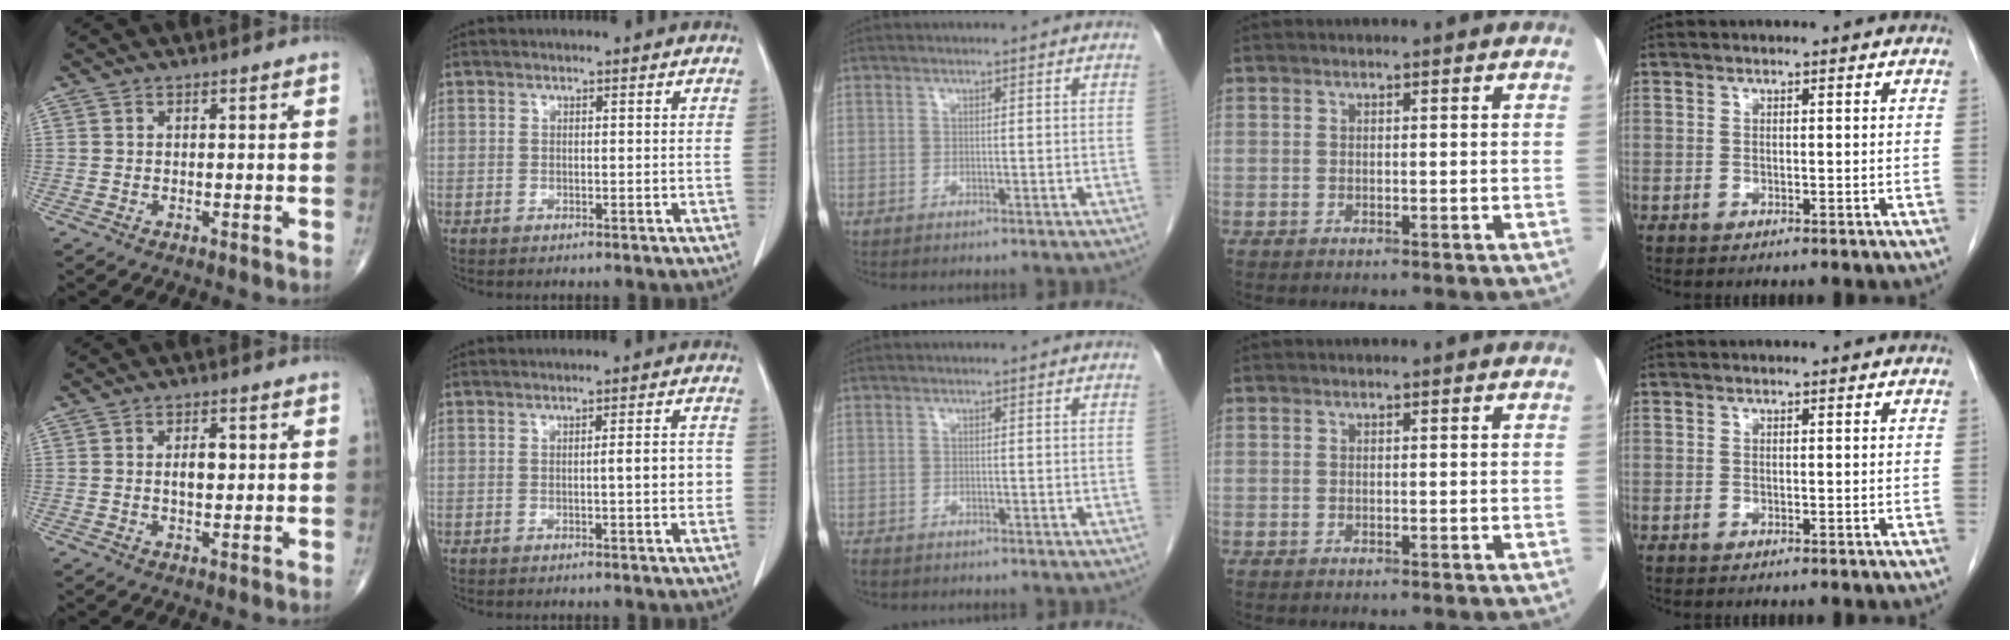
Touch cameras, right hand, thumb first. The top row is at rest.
{"thumb": {"total": 3.4, "force": [0.4, 1.8, 2.9], "torque": [-0.041, -0.001, 0.006]}, "index": {"total": 3.4, "force": [-0.2, 0.6, 3.3], "torque": [-0.044, 0.005, -0.003]}, "middle": {"total": 2.3, "force": [-1.9, 1.1, 0.9], "torque": [-0.023, -0.007, -0.028]}}